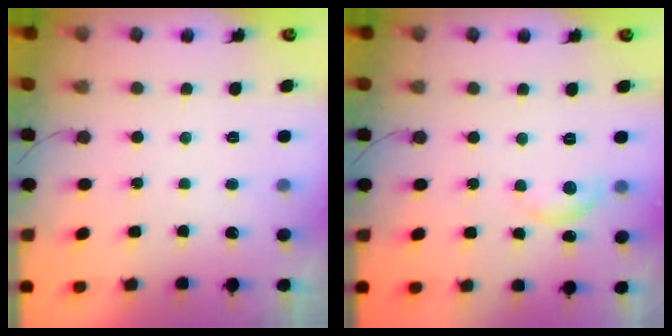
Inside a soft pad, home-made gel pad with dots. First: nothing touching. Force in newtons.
{"total": 6.8, "press": 6.8, "slide": 0.5}